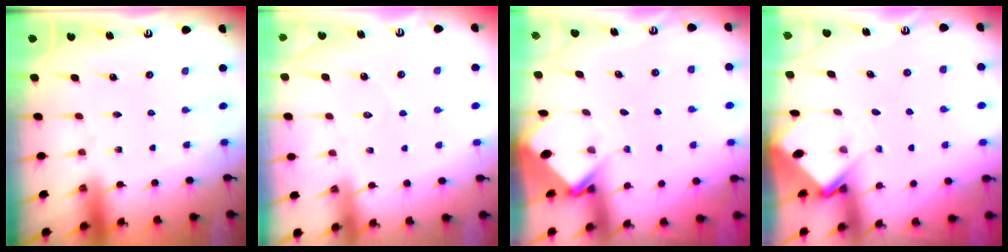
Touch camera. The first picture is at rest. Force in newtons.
{"total": 4.4, "press": 4.4, "slide": 0.3}
{"total": 3.7, "press": 3.7, "slide": 0.2}
{"total": 3.4, "press": 3.3, "slide": 0.3}